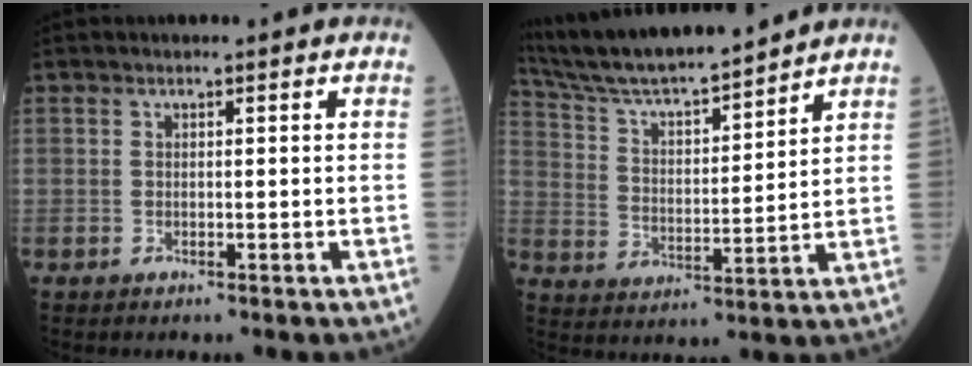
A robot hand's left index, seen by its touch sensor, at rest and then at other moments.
{"total": 15.1, "force": [13.8, 0.6, 6.0], "torque": [-0.117, 0.006, 0.244]}